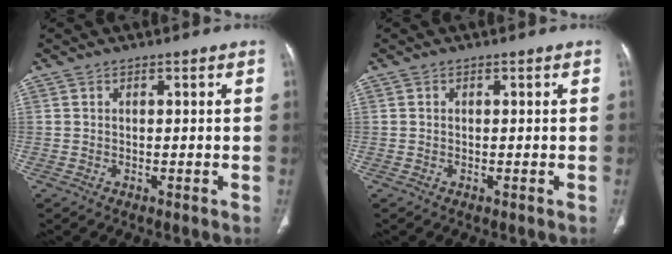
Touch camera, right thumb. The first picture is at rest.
{"total": 0.0}